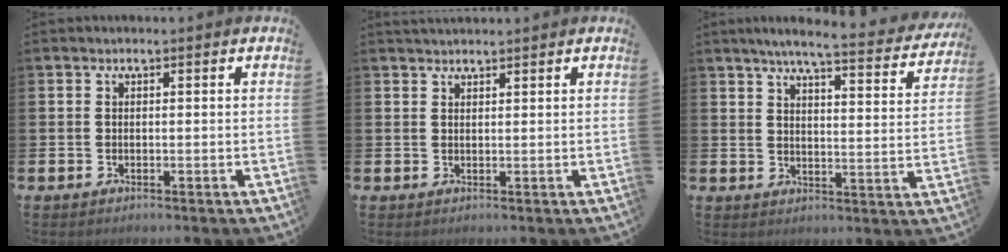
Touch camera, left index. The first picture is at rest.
{"total": 1.6, "force": [1.5, 0.2, 0.2], "torque": [-0.001, -0.001, 0.028]}
{"total": 6.1, "force": [5.5, 0.3, 2.7], "torque": [-0.057, -0.036, 0.088]}